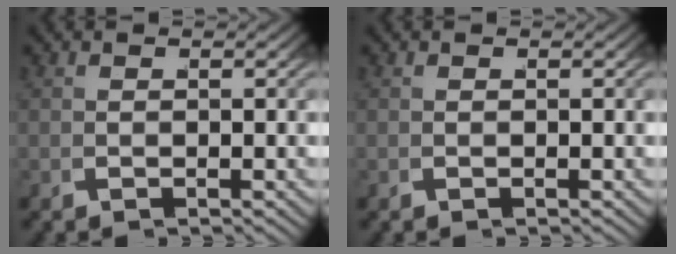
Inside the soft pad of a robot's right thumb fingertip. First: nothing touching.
{"total": 0.0}